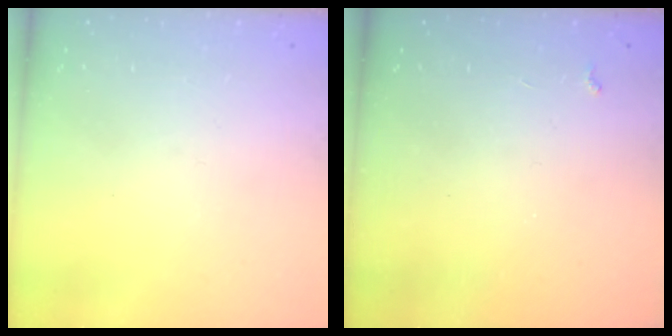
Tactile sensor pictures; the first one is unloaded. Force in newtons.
{"total": 2.9, "press": 2.9, "slide": 0.5}